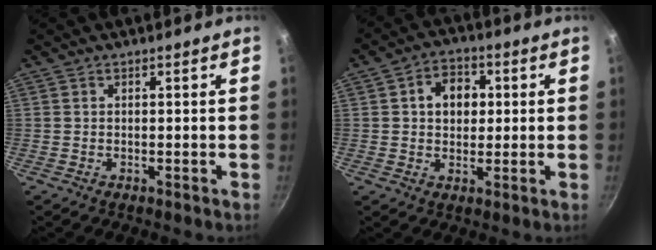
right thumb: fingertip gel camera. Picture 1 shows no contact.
{"total": 7.5, "force": [1.4, 5.8, 4.6], "torque": [-0.043, 0.006, 0.013]}